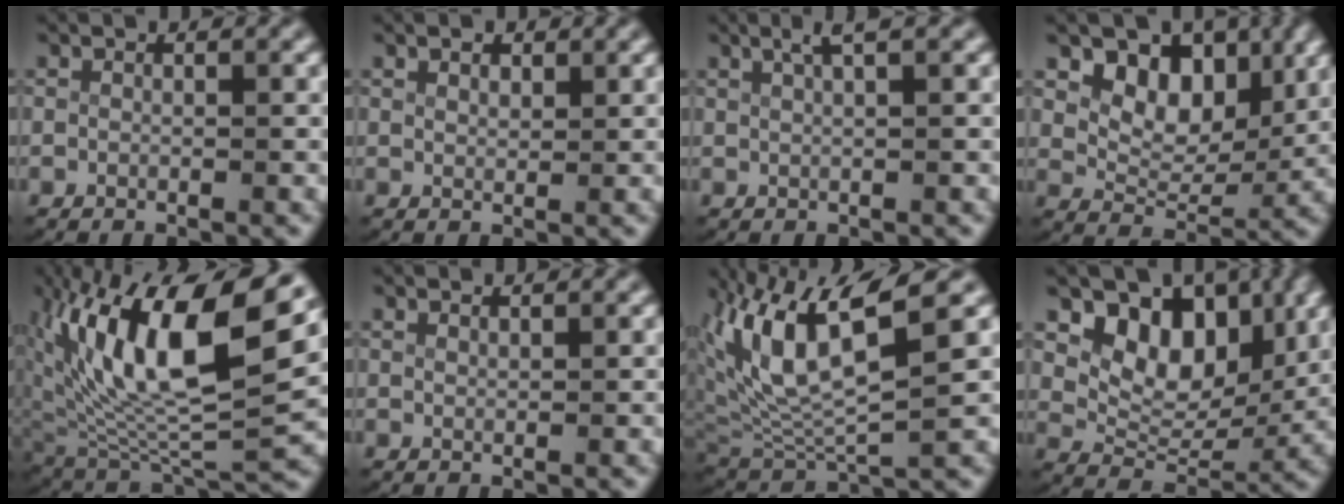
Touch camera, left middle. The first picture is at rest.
{"total": 1.0, "force": [0.9, 0.3, 0.4], "torque": [-0.011, -0.009, 0.022]}
{"total": 2.9, "force": [2.1, 0.5, 2.0], "torque": [-0.026, 0.012, 0.031]}
{"total": 7.0, "force": [2.8, 4.7, 4.4], "torque": [-0.077, -0.018, 0.051]}
{"total": 15.7, "force": [2.7, 7.8, 13.4], "torque": [-0.246, -0.010, 0.057]}
{"total": 0.8, "force": [0.7, -0.2, 0.0], "torque": [-0.001, -0.006, 0.018]}
{"total": 10.1, "force": [1.6, 5.7, 8.1], "torque": [-0.176, -0.001, 0.036]}
{"total": 9.4, "force": [3.4, 6.5, 5.8], "torque": [-0.112, -0.020, 0.060]}